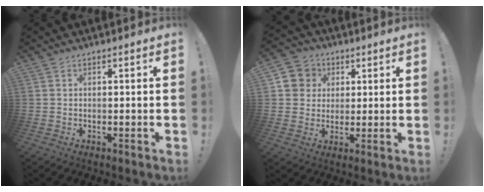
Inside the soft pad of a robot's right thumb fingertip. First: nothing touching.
{"total": 8.5, "force": [2.0, 8.0, 2.0], "torque": [-0.029, -0.006, 0.046]}